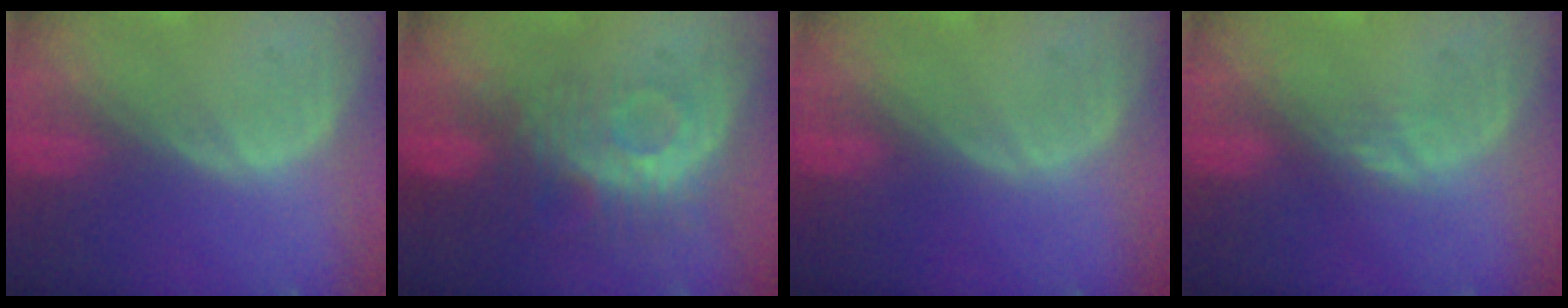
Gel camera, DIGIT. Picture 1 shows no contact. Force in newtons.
{"total": 9.2, "press": 8.1, "slide": 4.3}
{"total": 0.0}
{"total": 1.4, "press": 1.4, "slide": 0.3}